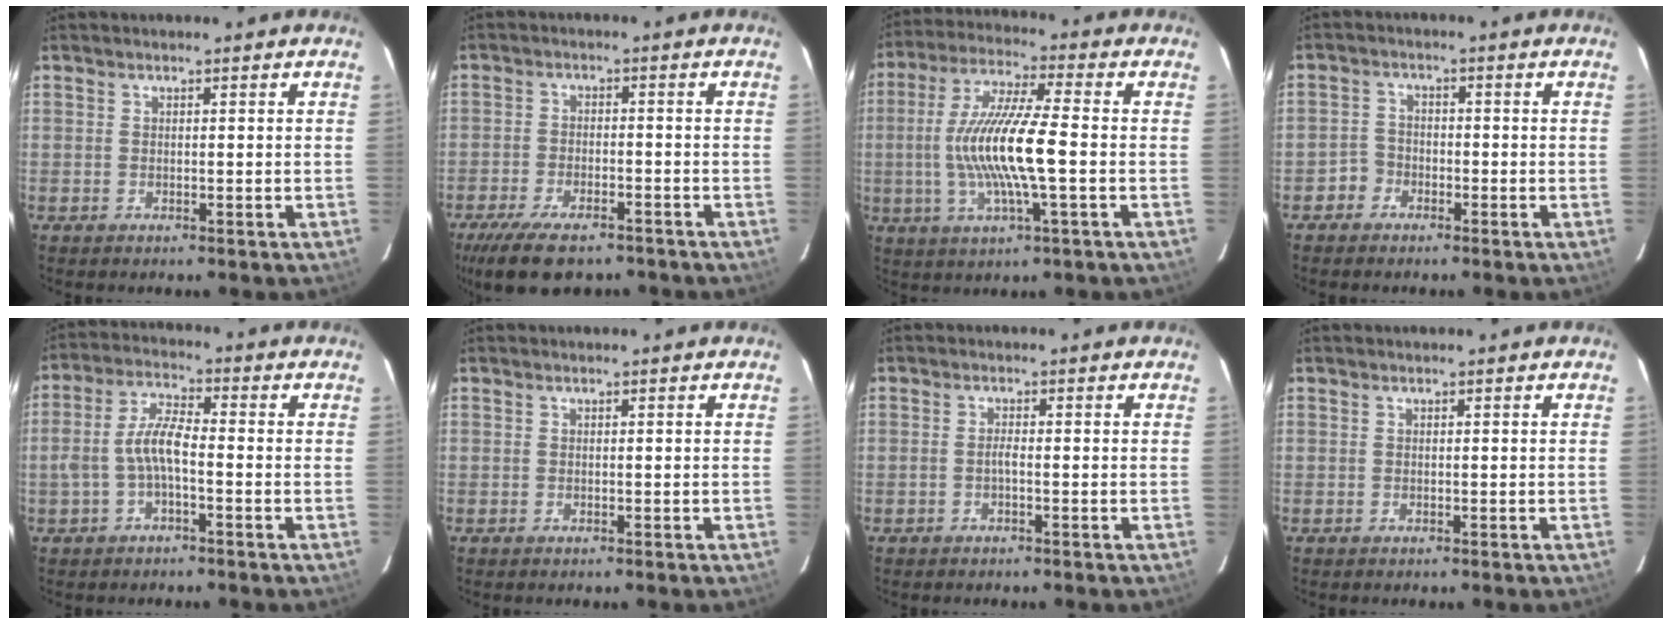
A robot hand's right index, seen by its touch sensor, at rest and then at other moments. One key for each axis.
{"total": 13.3, "fx": -9.8, "fy": 5.2, "fz": 7.3, "tx": -0.167, "ty": -0.030, "tz": -0.162}
{"total": 14.3, "fx": -1.7, "fy": 1.6, "fz": 14.1, "tx": -0.274, "ty": 0.000, "tz": -0.033}
{"total": 3.0, "fx": -1.9, "fy": 2.3, "fz": 0.0, "tx": -0.003, "ty": 0.014, "tz": -0.035}
{"total": 6.1, "fx": -1.9, "fy": 1.9, "fz": 5.5, "tx": -0.118, "ty": 0.014, "tz": -0.035}
{"total": 0.0}
{"total": 1.0, "fx": -0.5, "fy": 0.0, "fz": 0.9, "tx": -0.016, "ty": 0.003, "tz": -0.012}
{"total": 0.0}